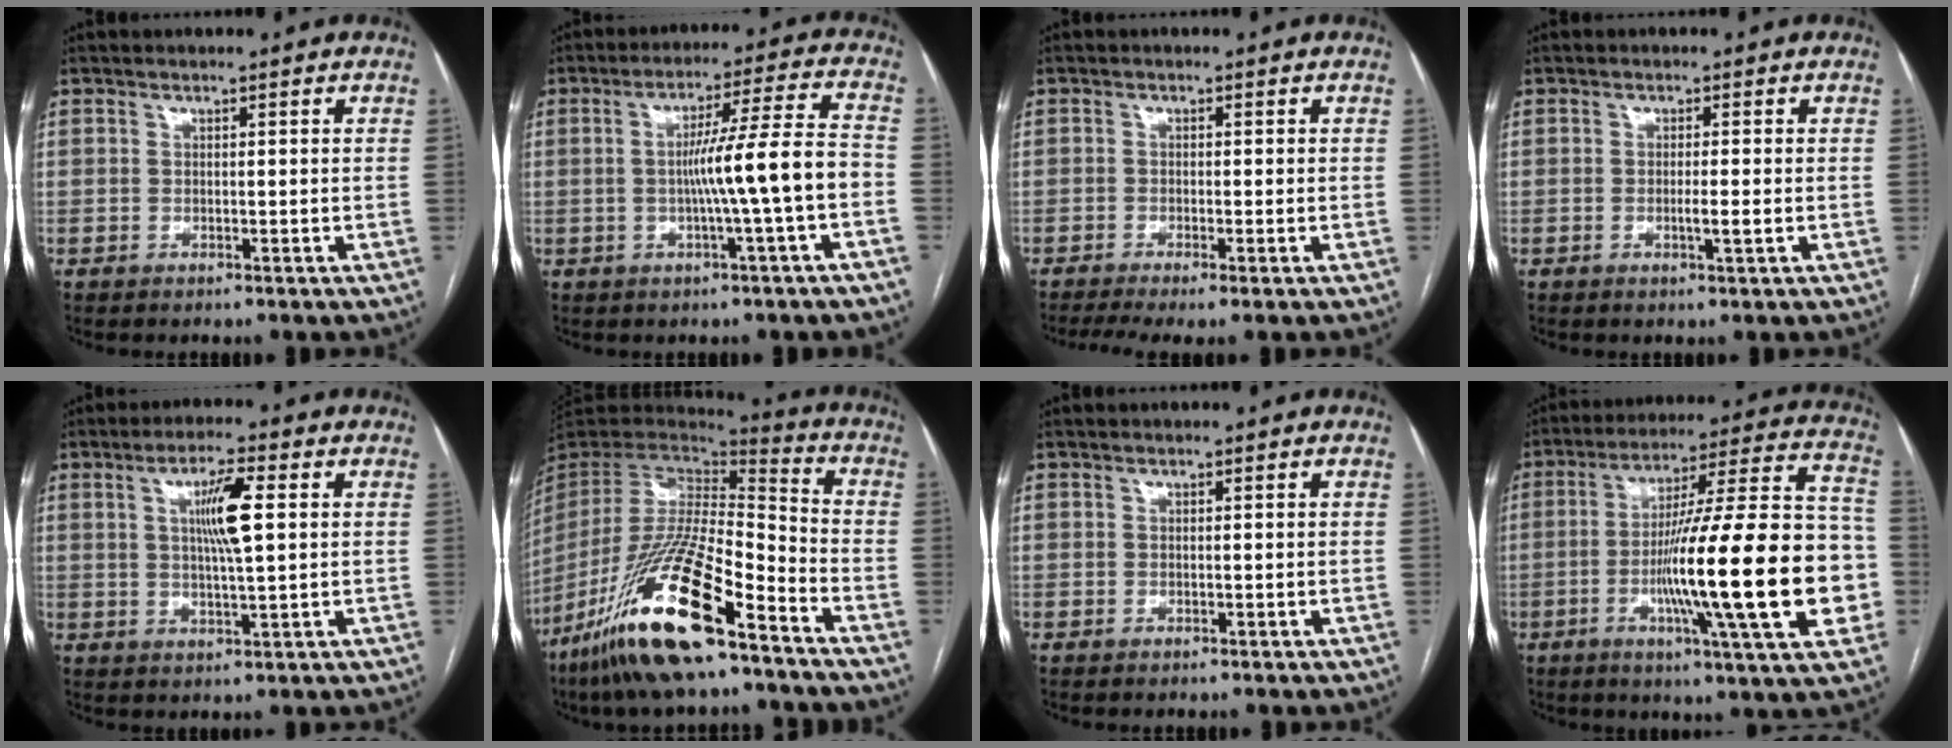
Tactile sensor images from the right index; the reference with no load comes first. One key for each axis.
{"total": 10.1, "fx": -2.0, "fy": -1.2, "fz": 9.8, "tx": -0.158, "ty": 0.013, "tz": -0.030}
{"total": 5.1, "fx": -3.7, "fy": 0.3, "fz": 3.6, "tx": -0.062, "ty": -0.011, "tz": -0.061}
{"total": 2.1, "fx": -0.4, "fy": -0.1, "fz": 2.1, "tx": -0.038, "ty": -0.005, "tz": -0.007}
{"total": 7.2, "fx": 1.7, "fy": 0.5, "fz": 7.0, "tx": -0.129, "ty": 0.002, "tz": 0.030}
{"total": 22.4, "fx": -14.2, "fy": 3.5, "fz": 17.0, "tx": -0.351, "ty": -0.055, "tz": -0.268}
{"total": 0.0}
{"total": 26.3, "fx": -5.4, "fy": 1.8, "fz": 25.6, "tx": -0.341, "ty": 0.005, "tz": -0.088}